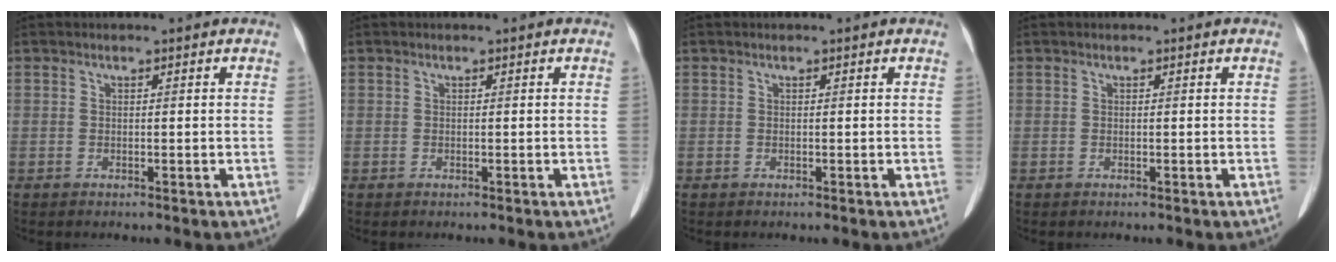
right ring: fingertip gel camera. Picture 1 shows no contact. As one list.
[{"total": 0.0}, {"total": 0.0}, {"total": 0.0}]